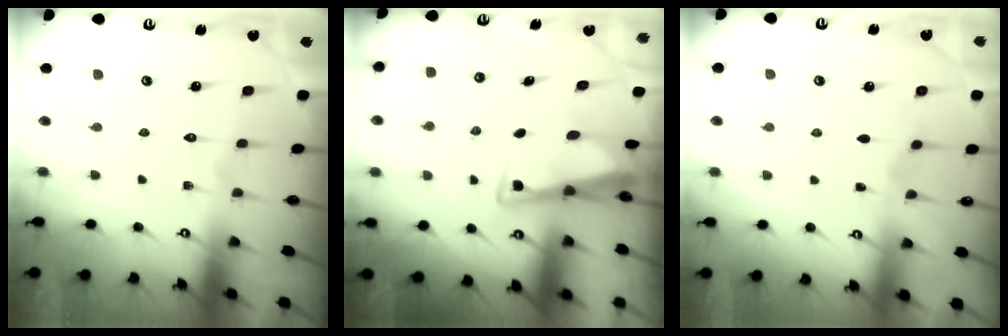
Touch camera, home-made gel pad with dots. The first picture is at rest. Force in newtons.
{"total": 3.0, "press": 3.0, "slide": 0.3}
{"total": 2.1, "press": 2.1, "slide": 0.4}